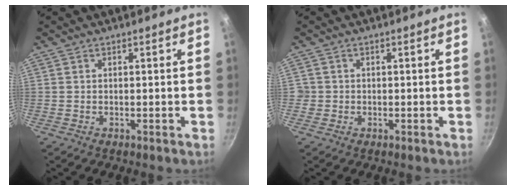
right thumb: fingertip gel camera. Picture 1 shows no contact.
{"total": 1.5, "force": [-0.3, 1.4, 0.2], "torque": [0.002, 0.005, -0.005]}